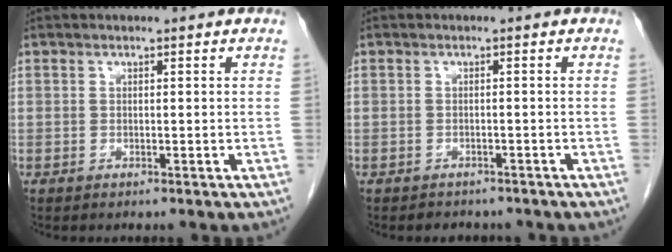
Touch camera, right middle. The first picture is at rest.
{"total": 3.3, "force": [-2.9, 1.5, 0.5], "torque": [-0.014, 0.001, -0.035]}